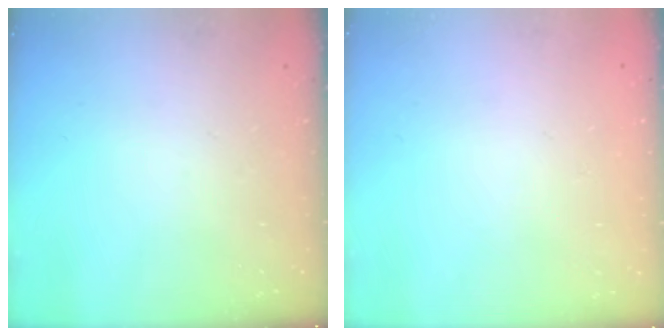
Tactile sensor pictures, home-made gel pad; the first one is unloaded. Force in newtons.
{"total": 1.6, "press": 1.6, "slide": 0.2}